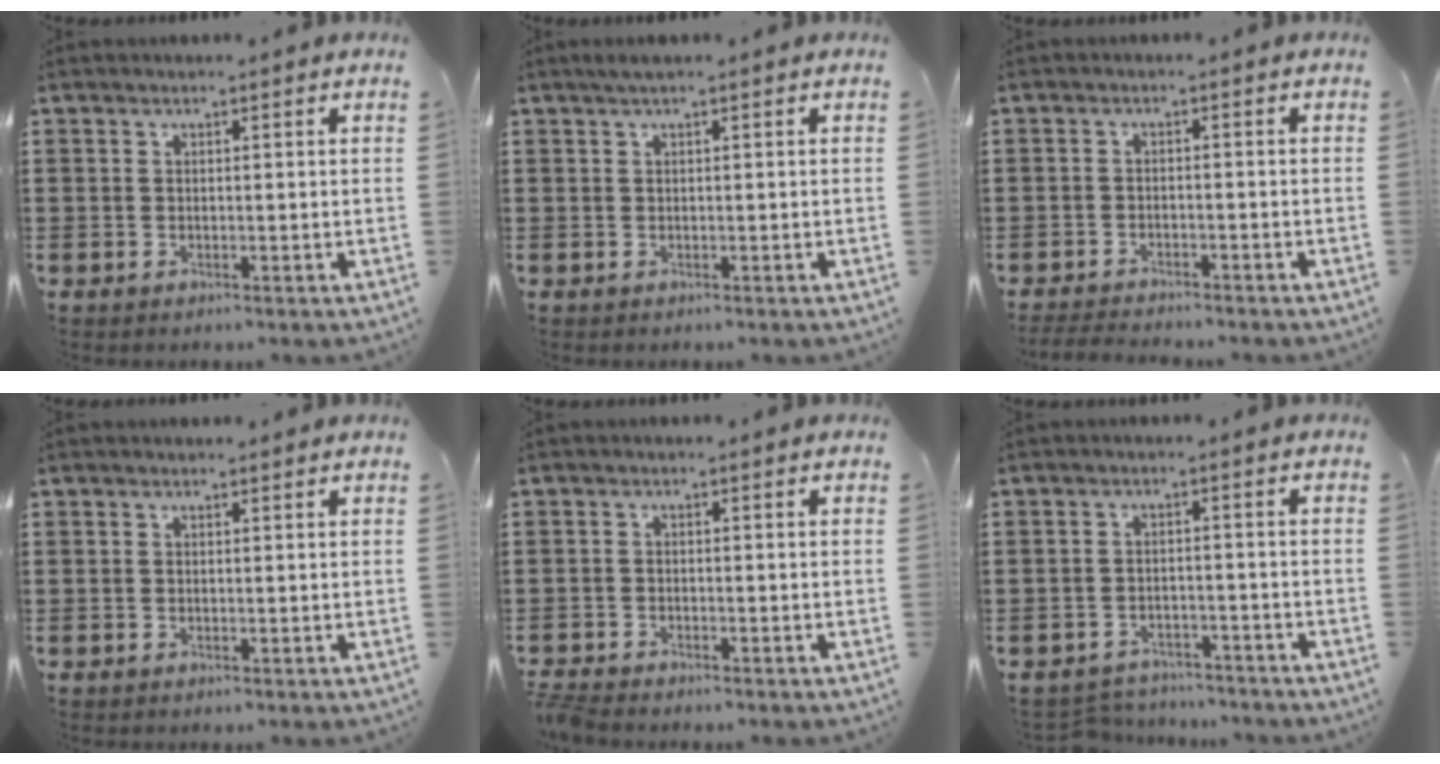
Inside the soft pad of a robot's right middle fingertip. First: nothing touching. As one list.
[{"total": 0.8, "force": [0.3, 0.3, 0.7], "torque": [-0.013, 0.004, 0.004]}, {"total": 2.6, "force": [-2.6, 0.3, 0.2], "torque": [-0.007, 0.001, -0.055]}, {"total": 0.0}, {"total": 1.6, "force": [-1.6, 0.1, 0.2], "torque": [-0.015, -0.002, -0.036]}, {"total": 3.3, "force": [-3.2, 0.6, -0.2], "torque": [-0.005, 0.001, -0.071]}]